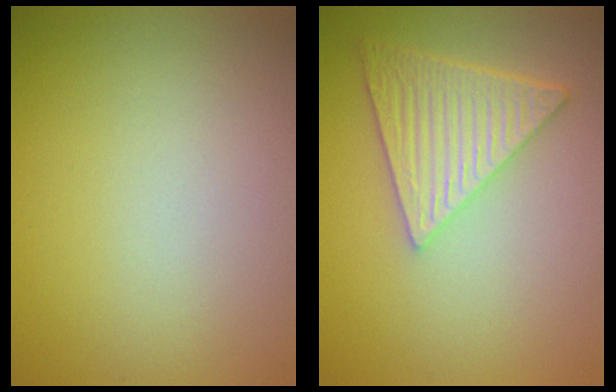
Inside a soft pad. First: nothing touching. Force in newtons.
{"total": 6.1, "press": 4.6, "slide": 4.0}